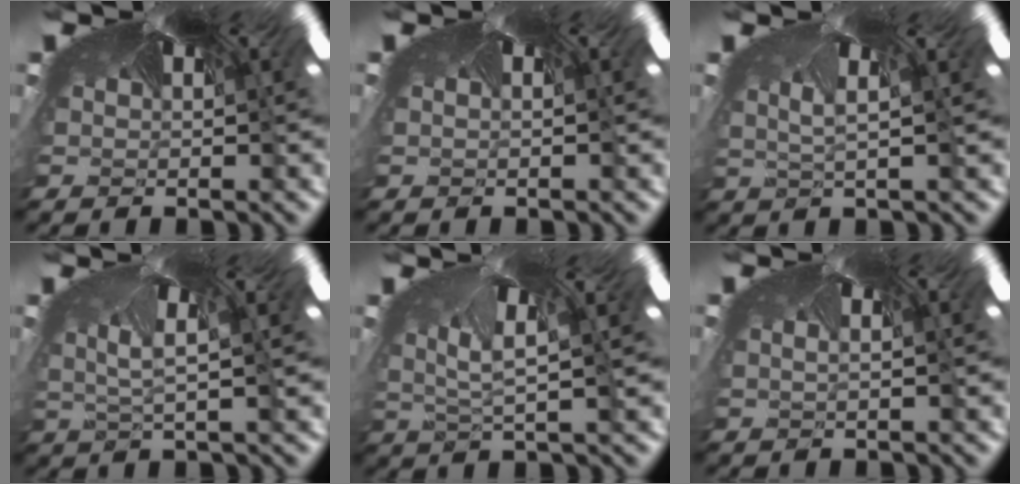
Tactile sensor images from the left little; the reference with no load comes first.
{"total": 0.8, "force": [-0.7, -0.1, -0.2], "torque": [0.001, -0.005, -0.007]}
{"total": 2.5, "force": [-2.5, 0.3, 0.5], "torque": [-0.030, -0.044, -0.015]}
{"total": 2.9, "force": [-2.9, -0.1, -0.6], "torque": [-0.023, -0.056, -0.014]}
{"total": 2.9, "force": [-2.8, -0.3, -0.5], "torque": [-0.030, -0.055, -0.015]}
{"total": 2.0, "force": [-2.0, 0.0, 0.4], "torque": [-0.016, -0.024, -0.015]}